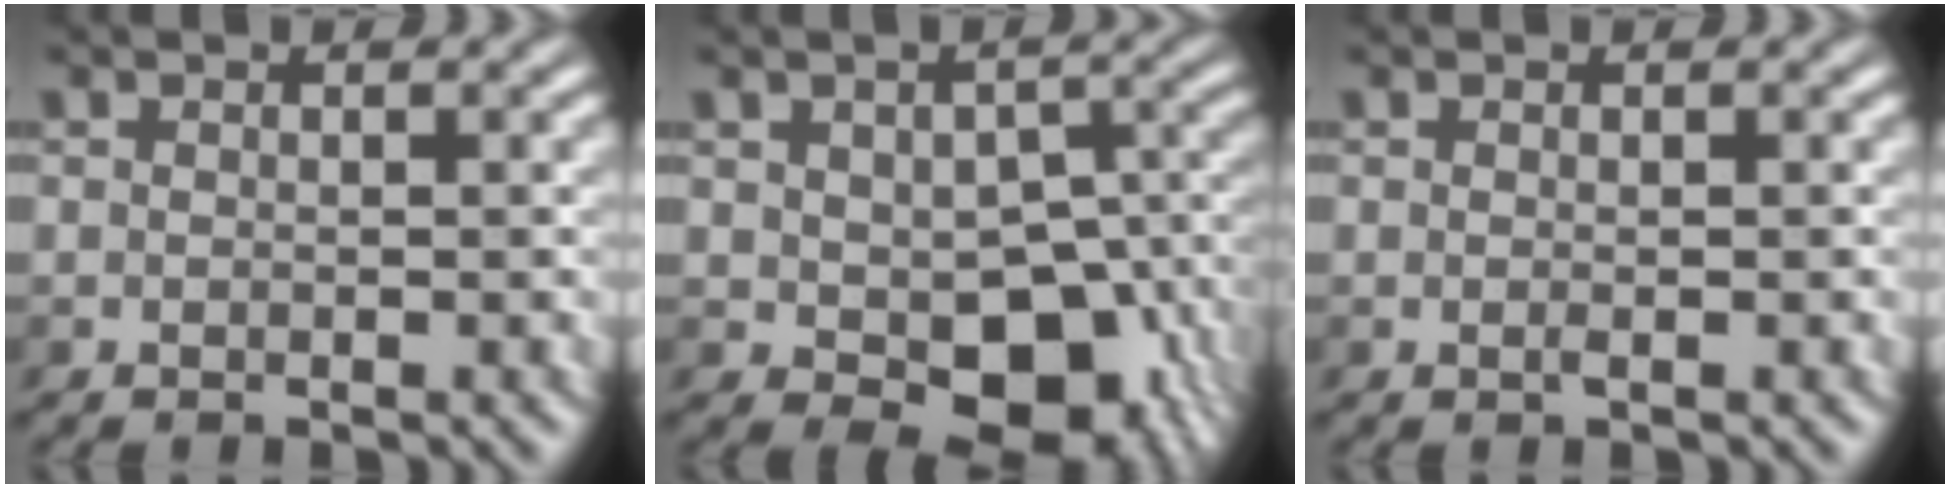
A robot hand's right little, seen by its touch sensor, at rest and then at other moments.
{"total": 8.2, "force": [-3.4, 4.7, 5.8], "torque": [-0.086, -0.007, -0.045]}
{"total": 0.0}